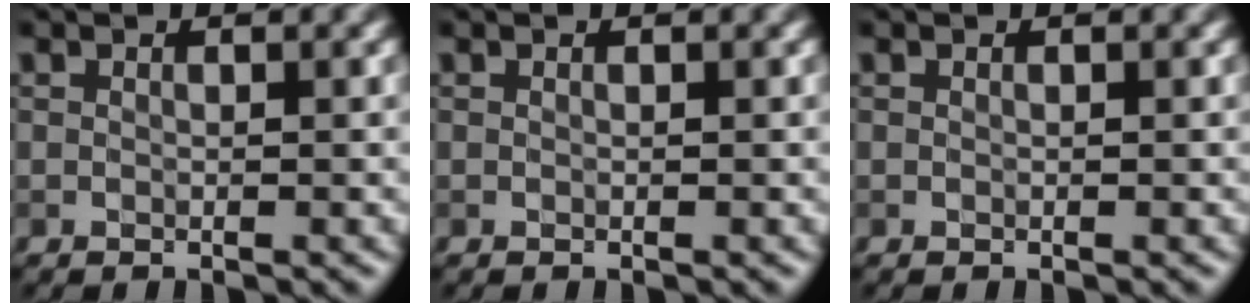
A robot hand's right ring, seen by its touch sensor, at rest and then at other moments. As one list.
[{"total": 0.0}, {"total": 0.0}]